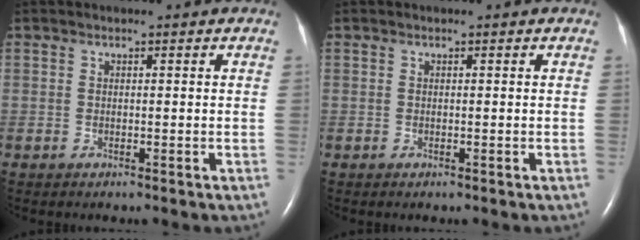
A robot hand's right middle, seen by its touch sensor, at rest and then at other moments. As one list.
[{"total": 0.0}]